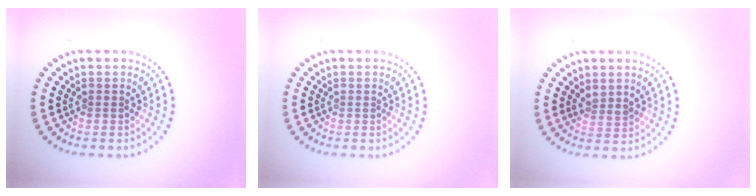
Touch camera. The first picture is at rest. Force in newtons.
{"total": 0.0}
{"total": 1.6, "press": 1.3, "slide": 0.9}